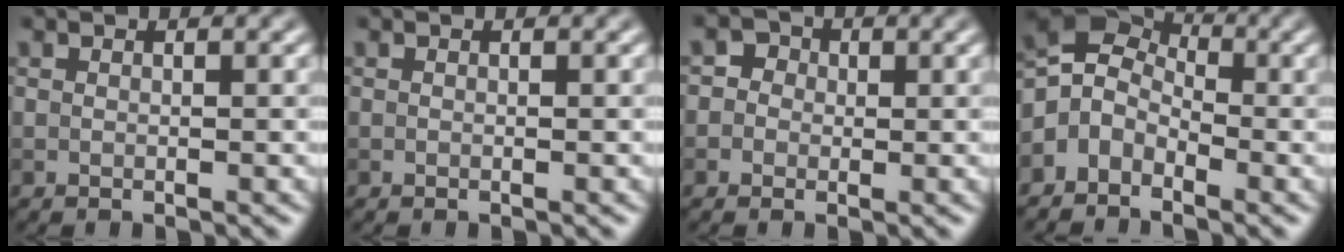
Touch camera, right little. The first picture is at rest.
{"total": 0.0}
{"total": 2.4, "force": [0.4, 2.3, 0.8], "torque": [0.015, 0.005, -0.018]}
{"total": 4.0, "force": [-1.9, 3.0, 1.9], "torque": [-0.035, 0.007, -0.049]}